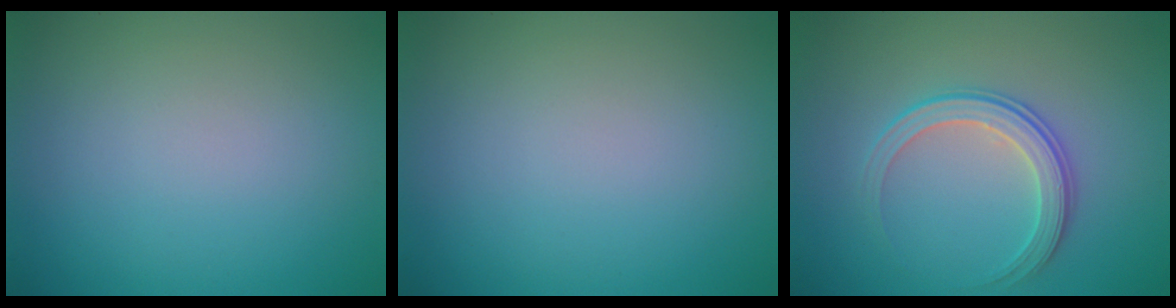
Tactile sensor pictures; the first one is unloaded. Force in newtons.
{"total": 0.0}
{"total": 3.1, "press": 2.7, "slide": 1.4}